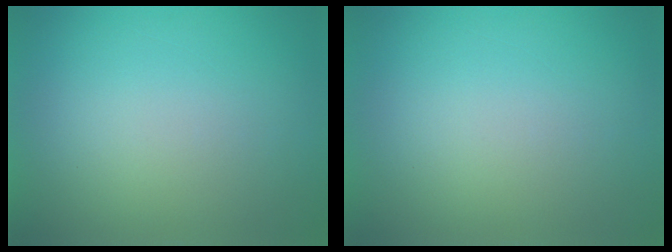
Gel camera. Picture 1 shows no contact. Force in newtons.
{"total": 0.0}